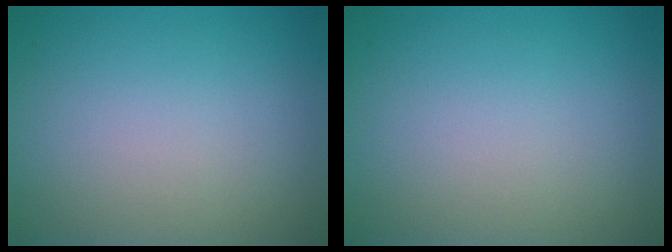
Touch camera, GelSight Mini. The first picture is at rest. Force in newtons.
{"total": 0.0}